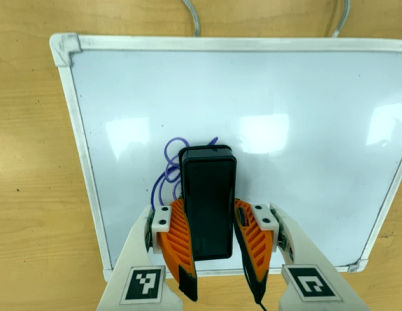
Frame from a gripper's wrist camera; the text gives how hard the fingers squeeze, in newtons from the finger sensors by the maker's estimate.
{"total": 15.8, "left": 15.6, "right": 16.0}